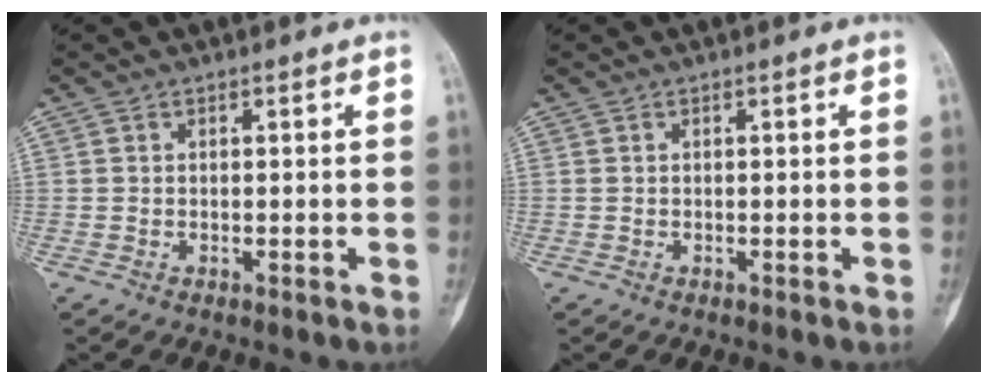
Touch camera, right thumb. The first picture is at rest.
{"total": 0.0}